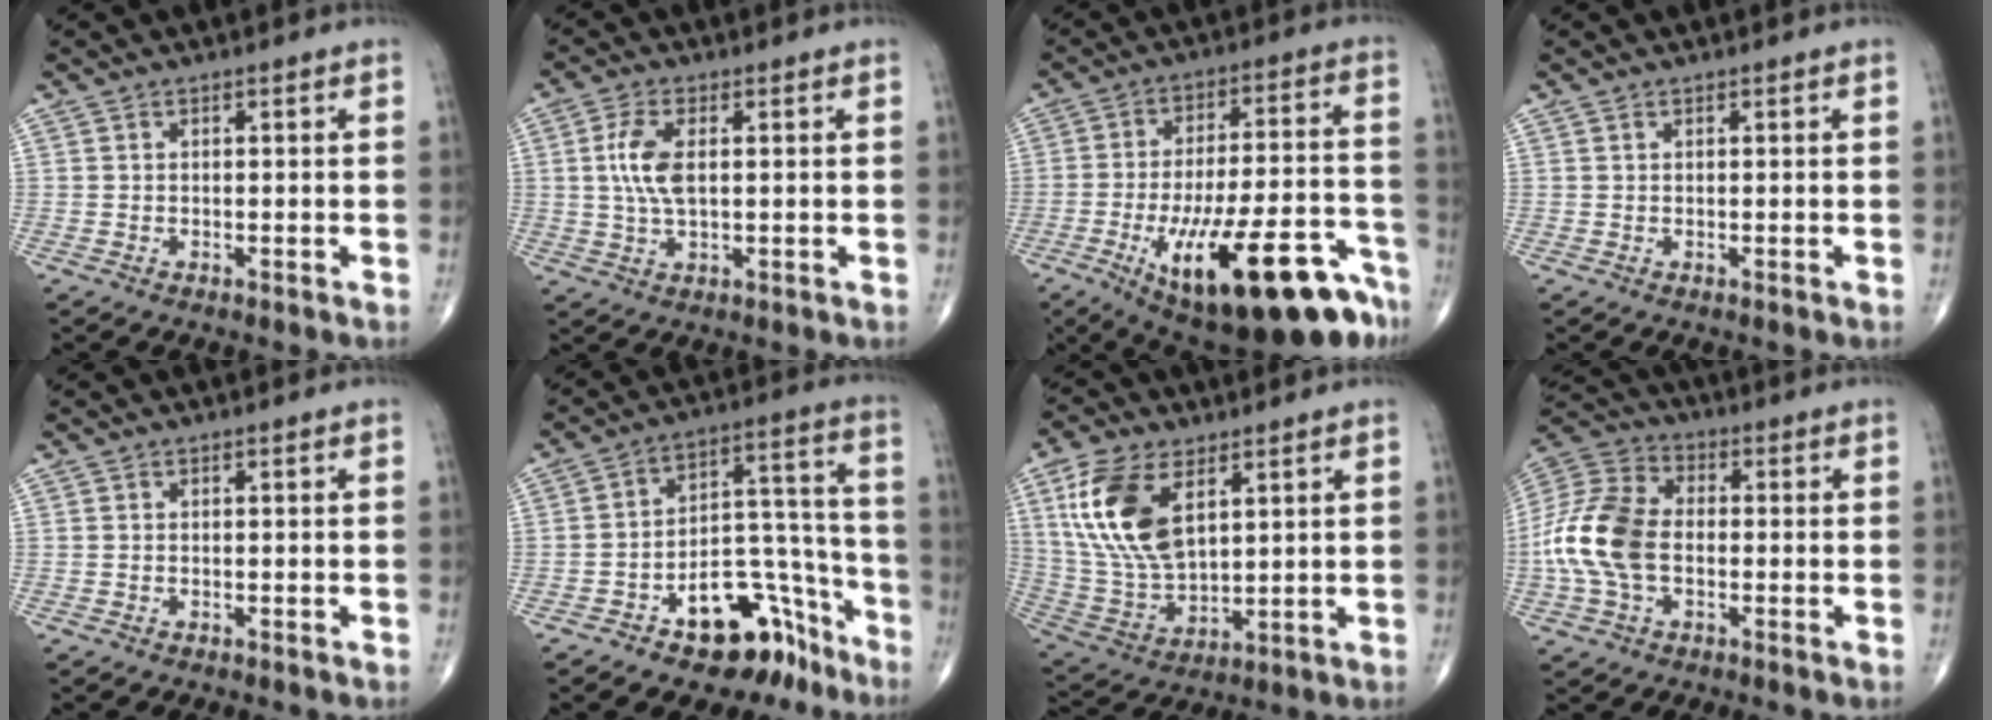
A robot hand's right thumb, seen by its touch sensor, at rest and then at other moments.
{"total": 6.7, "force": [1.0, 3.1, 5.8], "torque": [-0.131, 0.001, 0.017]}
{"total": 26.6, "force": [-14.0, 8.2, 21.0], "torque": [-0.268, 0.062, -0.200]}
{"total": 0.0}
{"total": 0.0}
{"total": 16.5, "force": [-9.8, 8.8, 10.0], "torque": [-0.085, 0.107, -0.141]}
{"total": 16.2, "force": [6.2, 8.6, 12.3], "torque": [-0.241, -0.021, 0.130]}
{"total": 14.8, "force": [-1.8, 9.4, 11.3], "torque": [-0.245, 0.030, -0.037]}